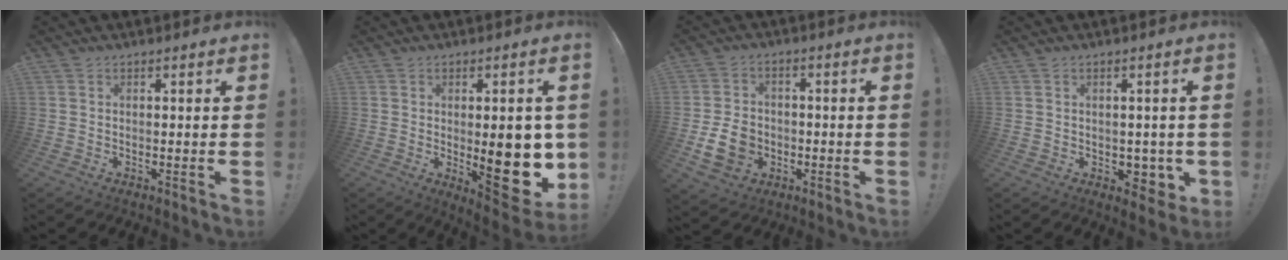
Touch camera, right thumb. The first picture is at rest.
{"total": 18.0, "force": [-1.1, 6.9, 16.6], "torque": [-0.186, -0.017, 0.000]}
{"total": 10.4, "force": [-2.6, 8.2, 5.8], "torque": [-0.110, 0.017, -0.041]}
{"total": 5.0, "force": [-0.4, 4.2, 2.6], "torque": [-0.016, 0.001, -0.001]}